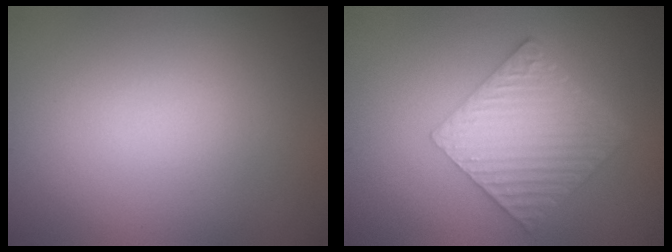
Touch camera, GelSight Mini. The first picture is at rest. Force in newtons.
{"total": 6.4, "press": 4.3, "slide": 4.8}